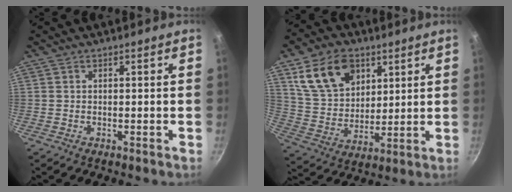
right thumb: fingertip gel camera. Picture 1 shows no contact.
{"total": 16.0, "force": [7.2, 11.1, 9.0], "torque": [-0.129, -0.019, 0.139]}